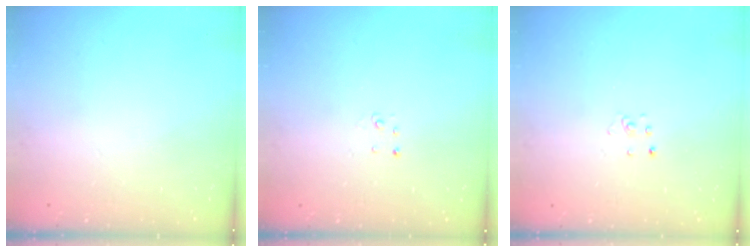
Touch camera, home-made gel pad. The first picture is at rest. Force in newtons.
{"total": 2.0, "press": 2.0, "slide": 0.2}
{"total": 2.6, "press": 2.6, "slide": 0.3}